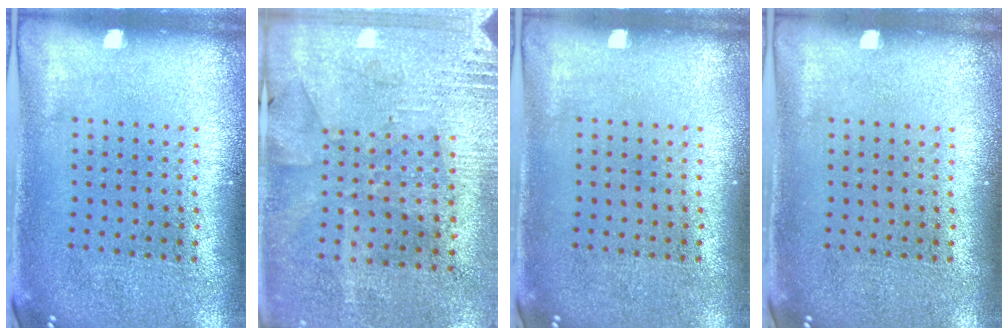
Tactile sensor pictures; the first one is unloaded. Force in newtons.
{"total": 2.7, "press": 2.4, "slide": 1.3}
{"total": 0.0}
{"total": 0.0}